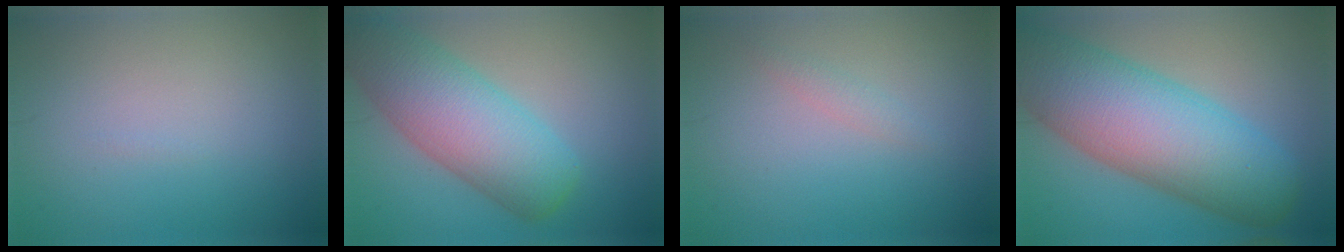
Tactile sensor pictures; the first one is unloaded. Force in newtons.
{"total": 8.4, "press": 8.4, "slide": 0.4}
{"total": 1.0, "press": 1.0, "slide": 0.0}
{"total": 12.1, "press": 12.1, "slide": 0.2}